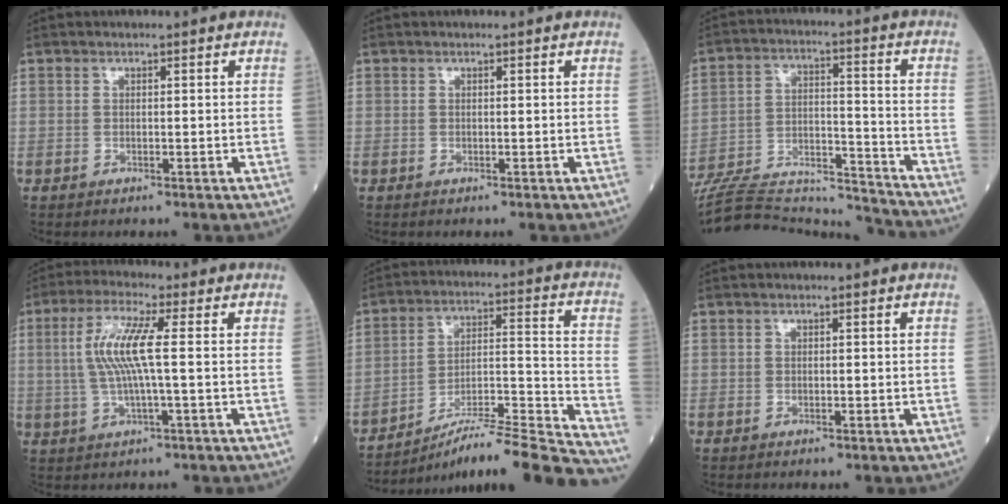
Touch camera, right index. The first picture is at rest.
{"total": 0.0}
{"total": 21.2, "force": [-20.5, 2.2, 5.0], "torque": [-0.123, 0.008, -0.321]}
{"total": 7.9, "force": [0.8, 0.3, 7.9], "torque": [-0.169, 0.008, 0.016]}
{"total": 21.3, "force": [-19.2, -0.6, 9.2], "torque": [-0.113, 0.008, -0.294]}
{"total": 0.0}